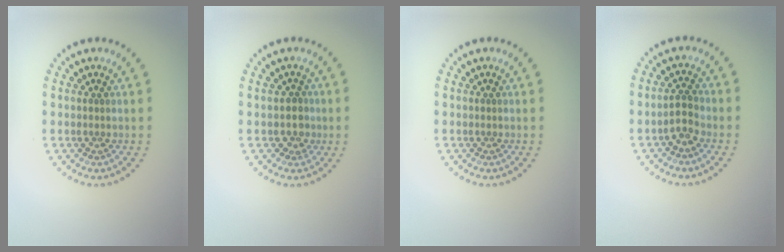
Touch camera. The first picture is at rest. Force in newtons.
{"total": 1.2, "press": 0.9, "slide": 0.8}
{"total": 0.0}
{"total": 1.8, "press": 1.7, "slide": 0.7}